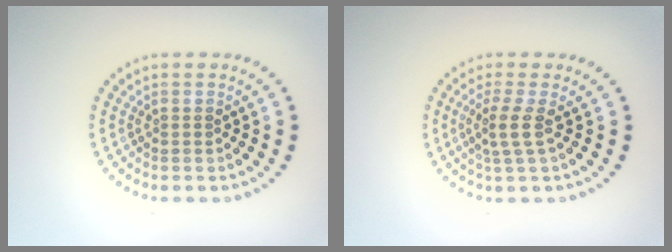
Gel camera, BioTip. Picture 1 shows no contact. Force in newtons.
{"total": 2.1, "press": 1.6, "slide": 1.3}